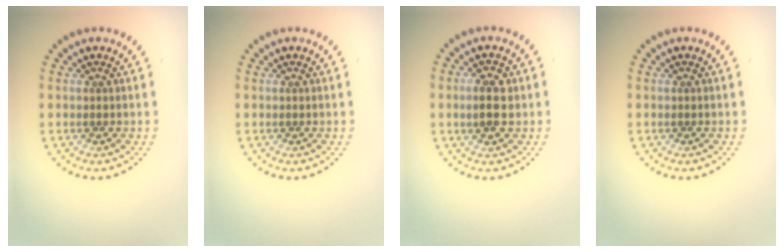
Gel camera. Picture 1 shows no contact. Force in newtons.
{"total": 0.0}
{"total": 2.9, "press": 2.9, "slide": 0.2}
{"total": 0.0}